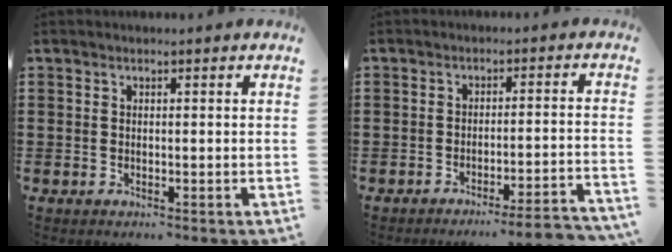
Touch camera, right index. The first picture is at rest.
{"total": 4.0, "force": [-3.7, -0.4, 1.6], "torque": [-0.027, -0.012, -0.072]}